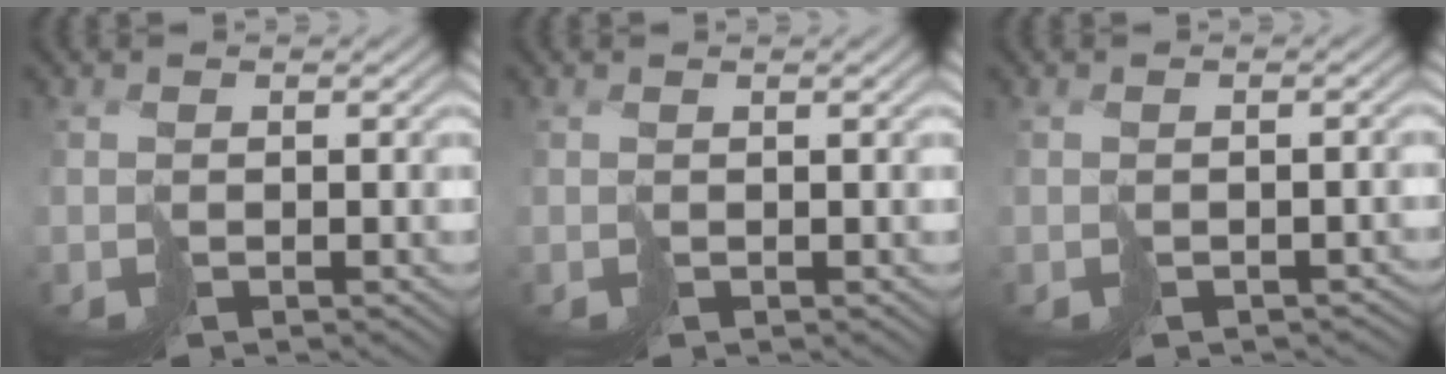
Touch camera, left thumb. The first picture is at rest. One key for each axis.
{"total": 0.8, "fx": 0.5, "fy": -0.2, "fz": 0.7, "tx": -0.012, "ty": 0.000, "tz": 0.011}
{"total": 2.8, "fx": -1.6, "fy": 1.6, "fz": 1.6, "tx": -0.019, "ty": -0.010, "tz": -0.019}